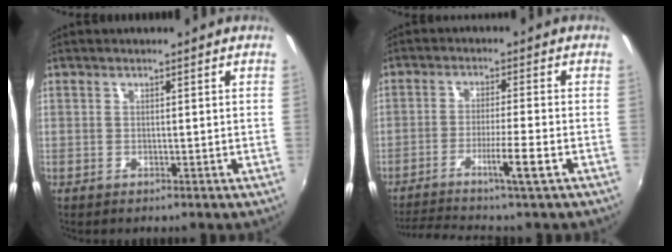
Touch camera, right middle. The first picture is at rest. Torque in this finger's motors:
{"motor_torque": [0.87, -0.86, 0.39, 0.06]}